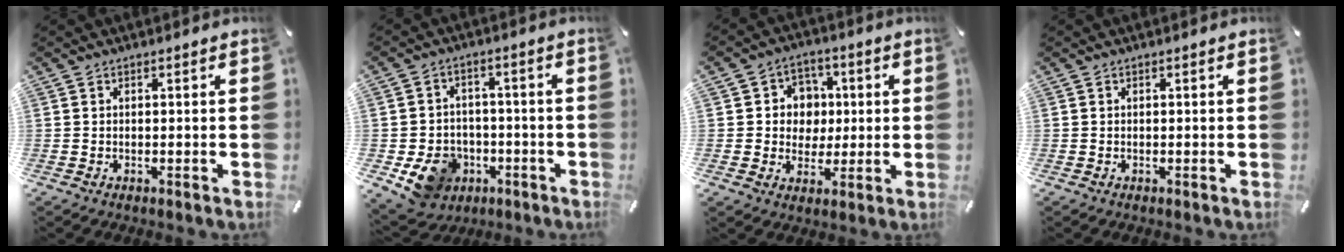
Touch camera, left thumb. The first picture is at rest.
{"total": 10.5, "force": [-4.0, 8.8, 4.1], "torque": [-0.081, 0.029, -0.064]}
{"total": 7.4, "force": [0.2, 7.3, 1.5], "torque": [-0.027, 0.006, 0.004]}
{"total": 0.0}